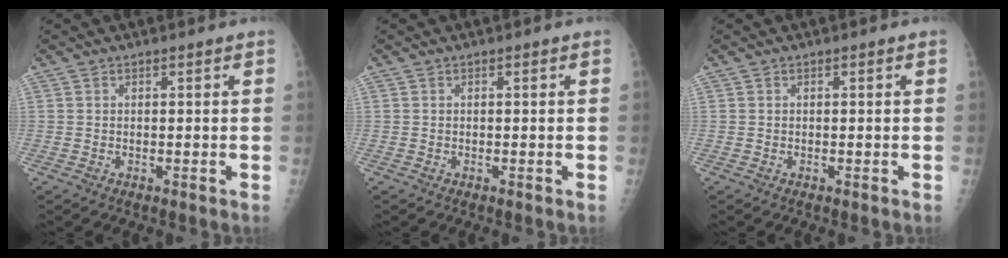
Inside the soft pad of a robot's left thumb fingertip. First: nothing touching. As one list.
[{"total": 0.0}, {"total": 0.0}]